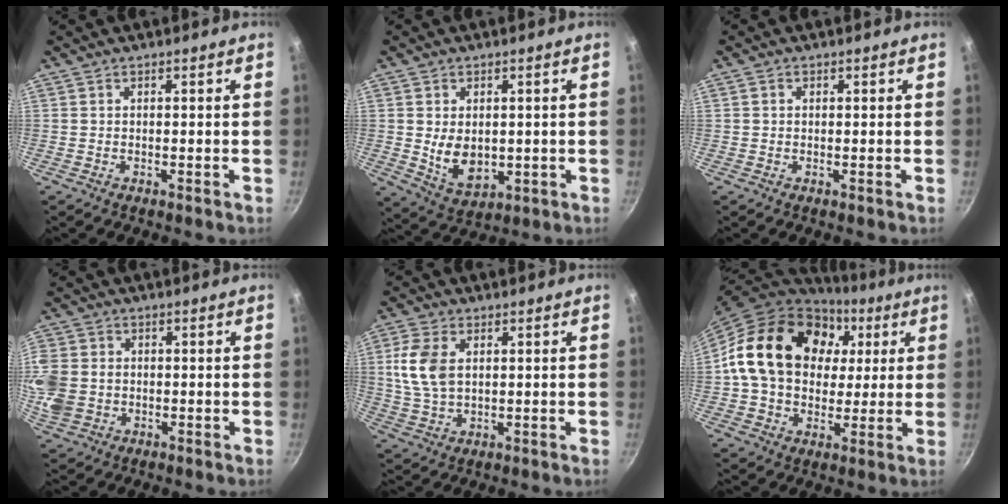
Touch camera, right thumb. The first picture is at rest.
{"total": 8.0, "force": [0.3, 5.5, 5.7], "torque": [-0.084, -0.017, 0.023]}
{"total": 0.7, "force": [0.2, 0.7, 0.3], "torque": [-0.004, 0.004, 0.002]}
{"total": 11.8, "force": [-0.6, 10.0, 6.2], "torque": [-0.158, 0.012, -0.014]}
{"total": 9.0, "force": [1.9, 5.8, 6.6], "torque": [-0.129, -0.005, 0.038]}
{"total": 22.5, "force": [5.1, 17.0, 13.9], "torque": [-0.222, 0.018, 0.083]}